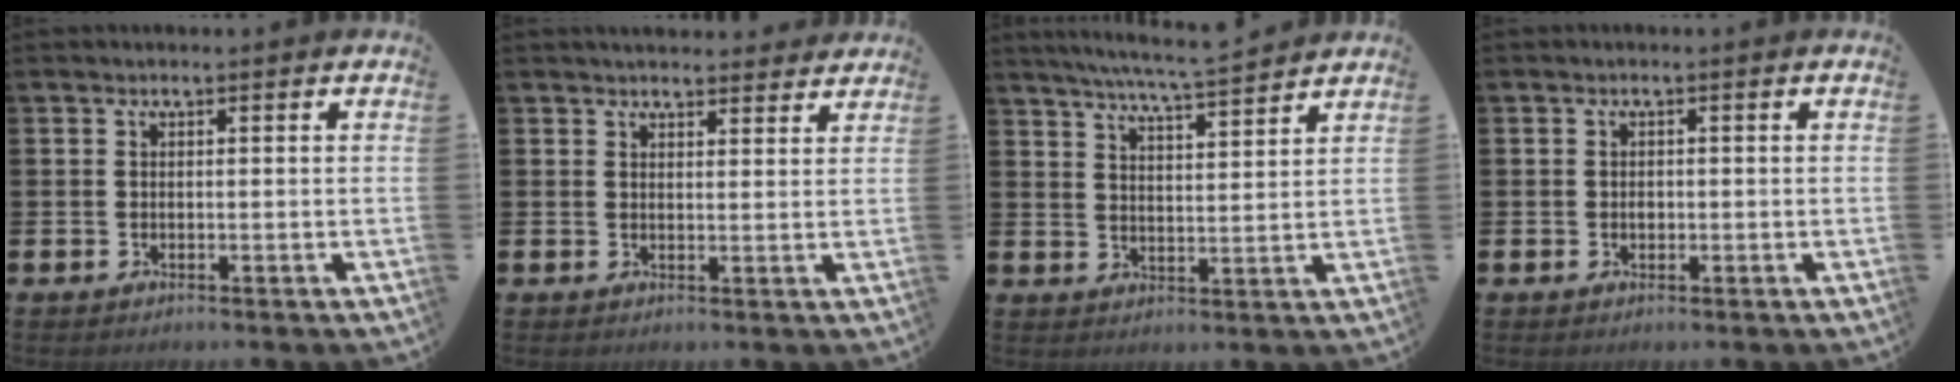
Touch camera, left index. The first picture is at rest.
{"total": 2.9, "force": [2.9, 0.5, 0.1], "torque": [0.000, -0.017, 0.051]}
{"total": 6.5, "force": [6.2, -0.5, 1.8], "torque": [-0.053, -0.037, 0.109]}
{"total": 0.9, "force": [0.0, 0.7, 0.5], "torque": [0.001, 0.000, -0.004]}